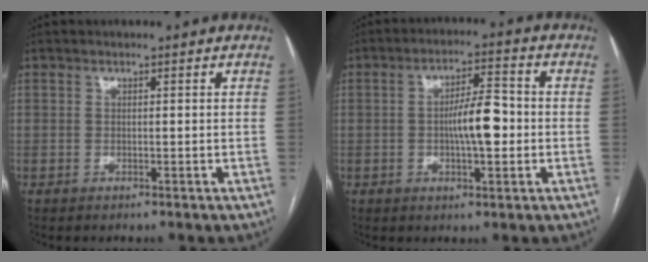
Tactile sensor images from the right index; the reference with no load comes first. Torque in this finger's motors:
{"motor_torque": [1.38, -0.01, 0.67, 0.17]}